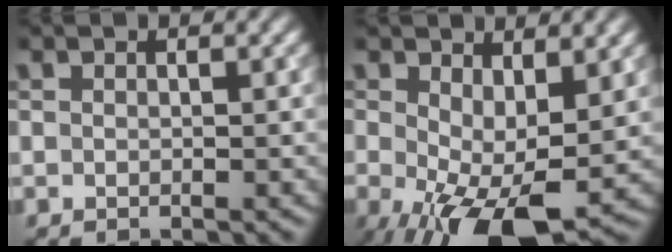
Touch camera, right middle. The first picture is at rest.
{"total": 9.3, "force": [-1.7, 4.5, 7.9], "torque": [-0.143, -0.023, -0.018]}